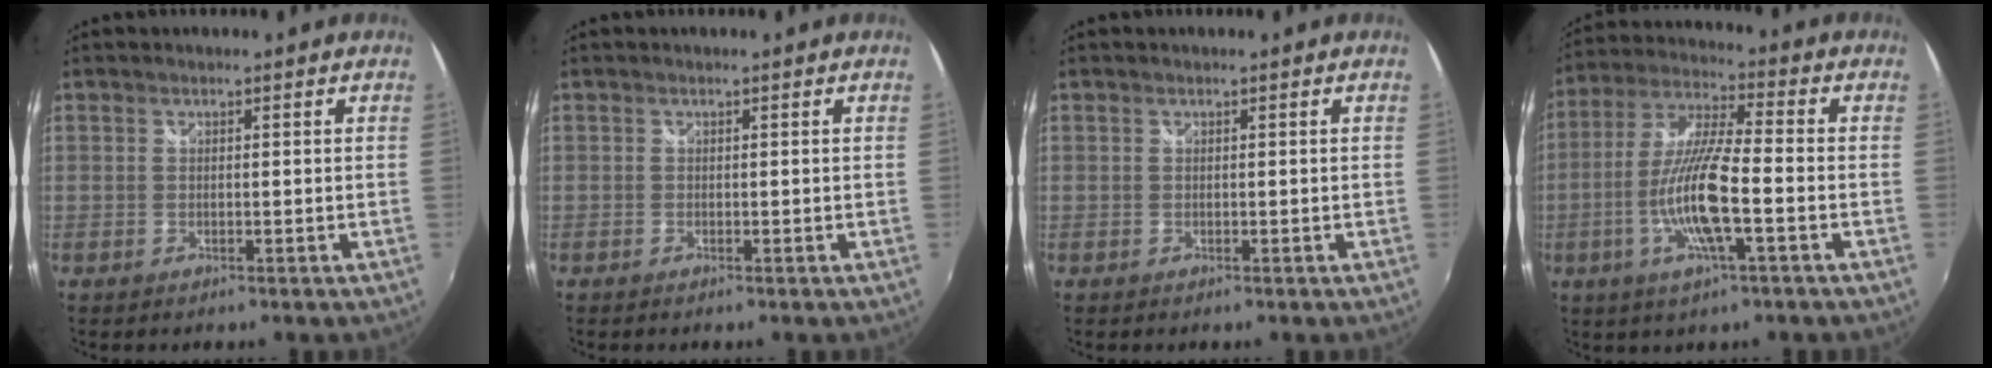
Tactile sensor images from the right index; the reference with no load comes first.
{"total": 0.0}
{"total": 0.0}
{"total": 13.2, "force": [-3.9, 1.9, 12.5], "torque": [-0.253, -0.007, -0.075]}